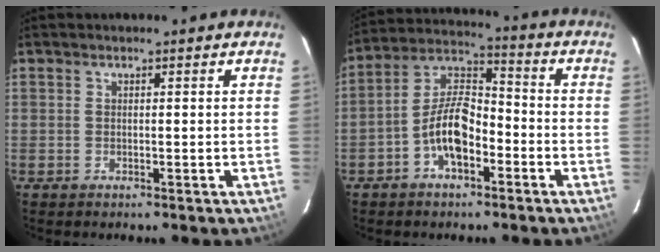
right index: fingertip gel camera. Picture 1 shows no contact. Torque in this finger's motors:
{"motor_torque": [2.14, 0.00, 0.71, 0.09]}